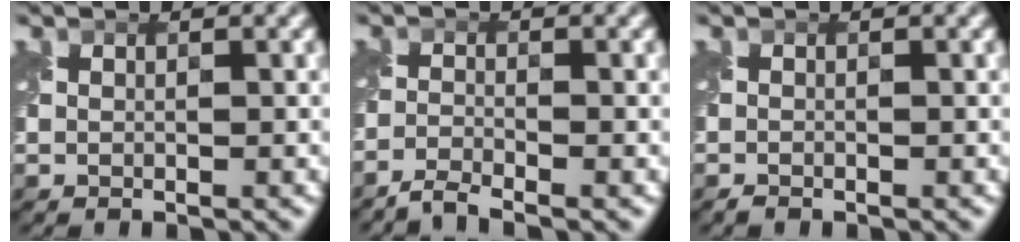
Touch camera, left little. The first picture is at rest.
{"total": 2.4, "force": [-2.2, 0.1, 0.9], "torque": [-0.018, -0.006, -0.057]}
{"total": 0.5, "force": [-0.5, 0.1, 0.0], "torque": [0.000, -0.006, -0.011]}